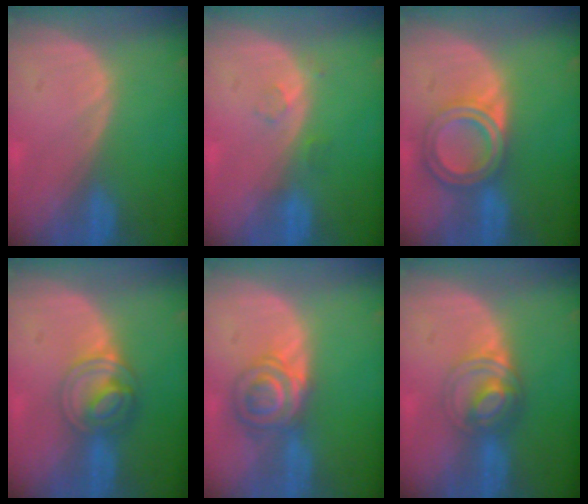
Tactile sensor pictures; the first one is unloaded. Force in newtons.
{"total": 1.7, "press": 1.7, "slide": 0.2}
{"total": 6.9, "press": 6.1, "slide": 3.1}
{"total": 6.3, "press": 5.4, "slide": 3.2}
{"total": 6.8, "press": 5.9, "slide": 3.5}
{"total": 6.1, "press": 5.4, "slide": 2.8}